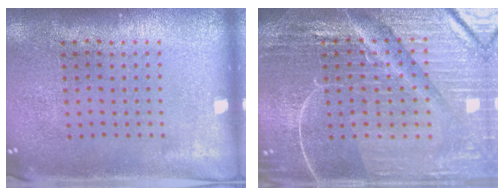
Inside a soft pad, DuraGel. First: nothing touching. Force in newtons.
{"total": 5.9, "press": 5.4, "slide": 2.5}